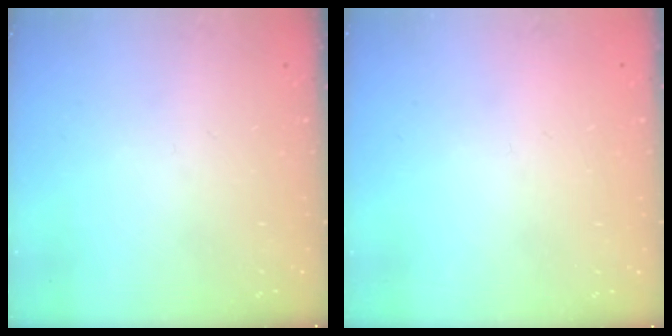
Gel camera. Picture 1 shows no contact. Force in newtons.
{"total": 2.1, "press": 2.1, "slide": 0.1}